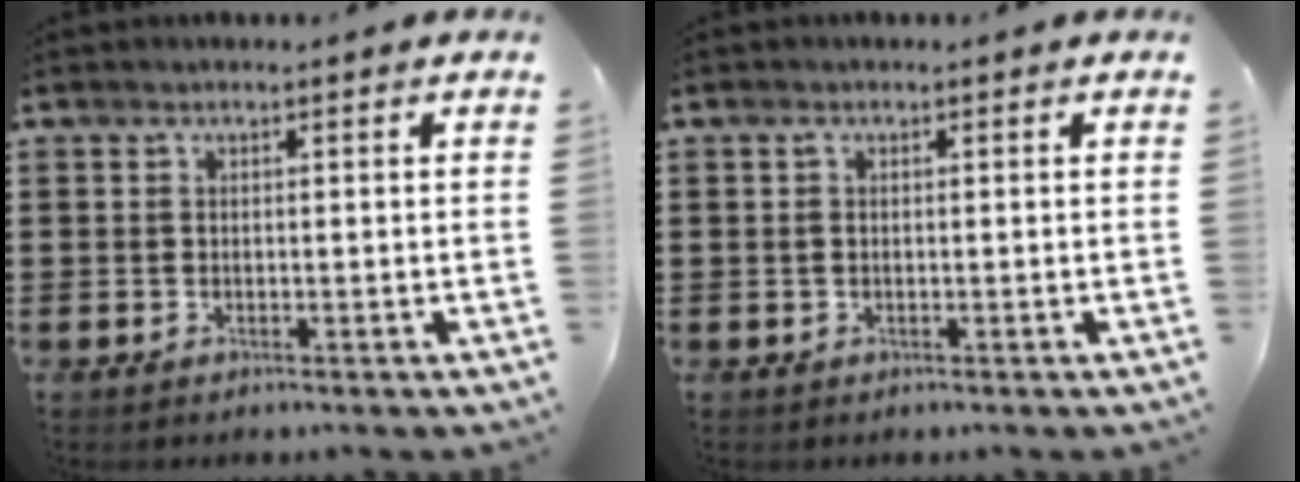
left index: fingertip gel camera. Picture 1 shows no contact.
{"total": 0.9, "force": [0.0, 0.4, 0.8], "torque": [-0.024, -0.001, -0.003]}